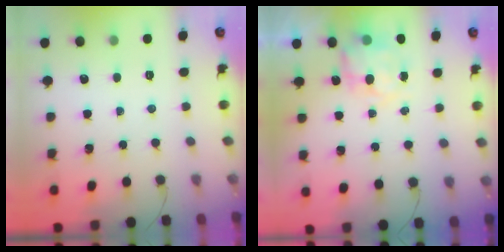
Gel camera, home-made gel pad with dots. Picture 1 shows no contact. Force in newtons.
{"total": 8.3, "press": 8.2, "slide": 1.1}